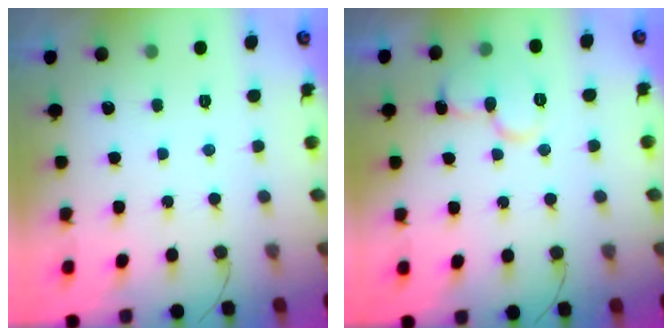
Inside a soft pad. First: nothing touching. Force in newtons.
{"total": 9.9, "press": 9.8, "slide": 1.1}